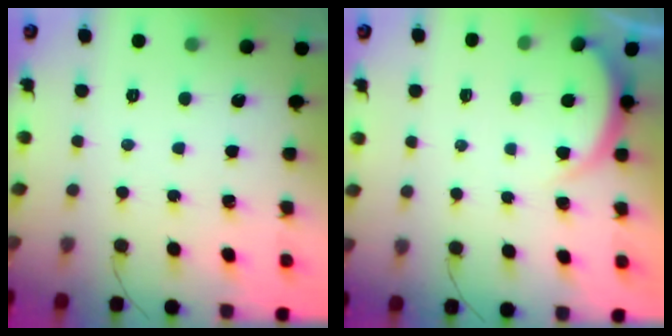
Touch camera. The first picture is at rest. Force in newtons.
{"total": 2.1, "press": 2.0, "slide": 0.5}